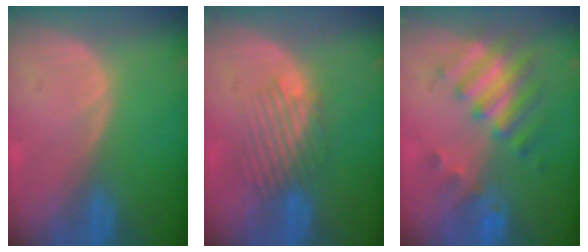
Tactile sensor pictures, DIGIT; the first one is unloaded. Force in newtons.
{"total": 4.8, "press": 4.4, "slide": 1.9}
{"total": 8.3, "press": 7.2, "slide": 4.0}